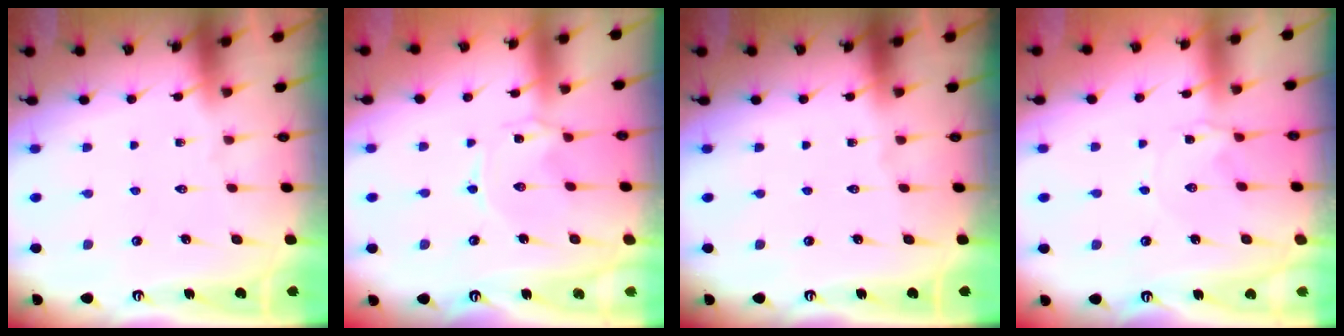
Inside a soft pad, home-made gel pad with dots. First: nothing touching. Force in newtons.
{"total": 0.0}
{"total": 0.0}
{"total": 0.0}